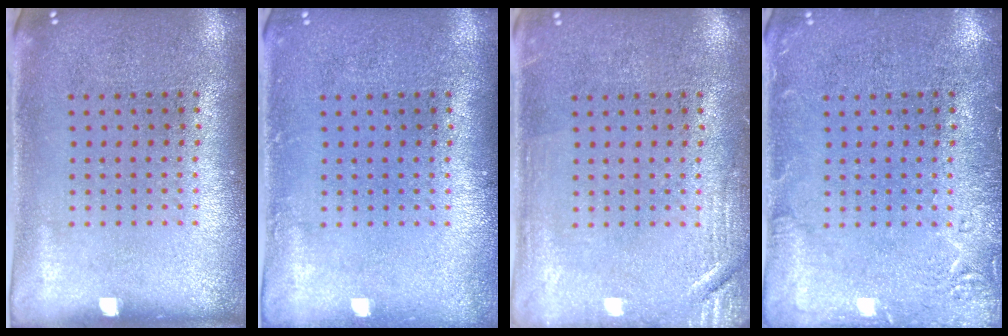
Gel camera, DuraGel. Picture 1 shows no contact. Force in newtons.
{"total": 0.7, "press": 0.7, "slide": 0.1}
{"total": 2.1, "press": 2.0, "slide": 0.4}
{"total": 2.2, "press": 2.2, "slide": 0.4}